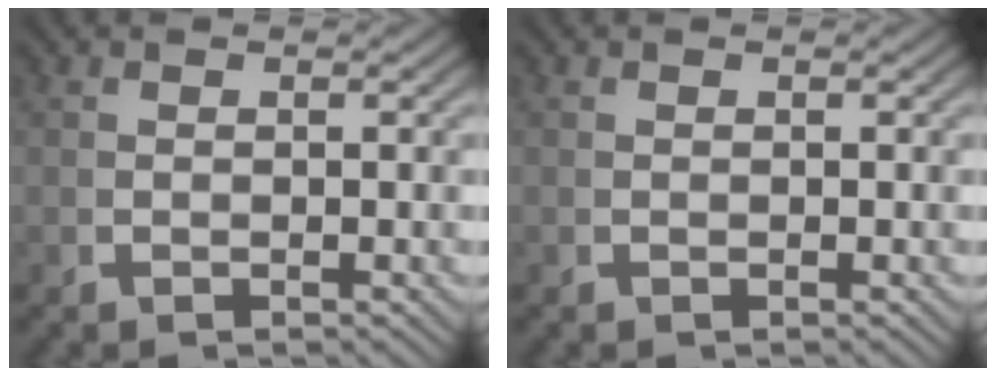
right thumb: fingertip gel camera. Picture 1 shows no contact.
{"total": 0.0}